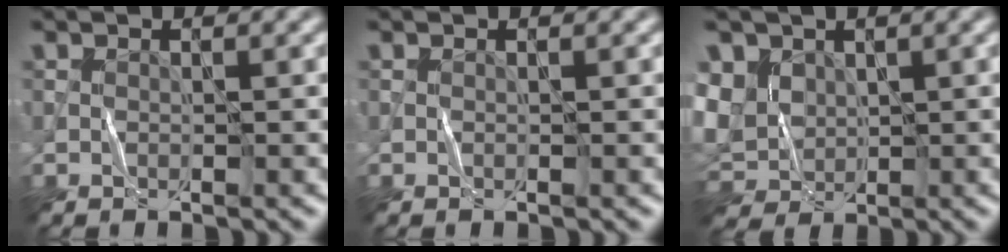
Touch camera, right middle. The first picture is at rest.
{"total": 0.0}
{"total": 5.8, "force": [1.5, 4.7, 3.0], "torque": [-0.083, 0.008, 0.027]}